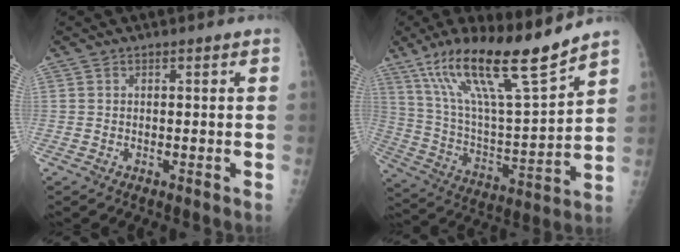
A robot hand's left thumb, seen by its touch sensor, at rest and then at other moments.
{"total": 20.7, "force": [14.7, 3.0, 14.3], "torque": [-0.235, -0.063, 0.269]}